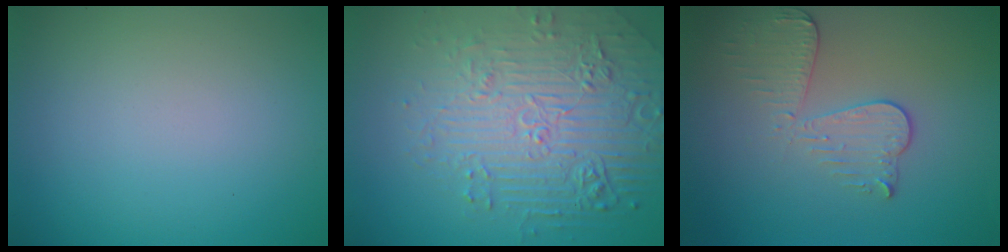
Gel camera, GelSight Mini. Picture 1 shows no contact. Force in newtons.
{"total": 7.5, "press": 5.5, "slide": 5.1}
{"total": 3.4, "press": 3.0, "slide": 1.6}